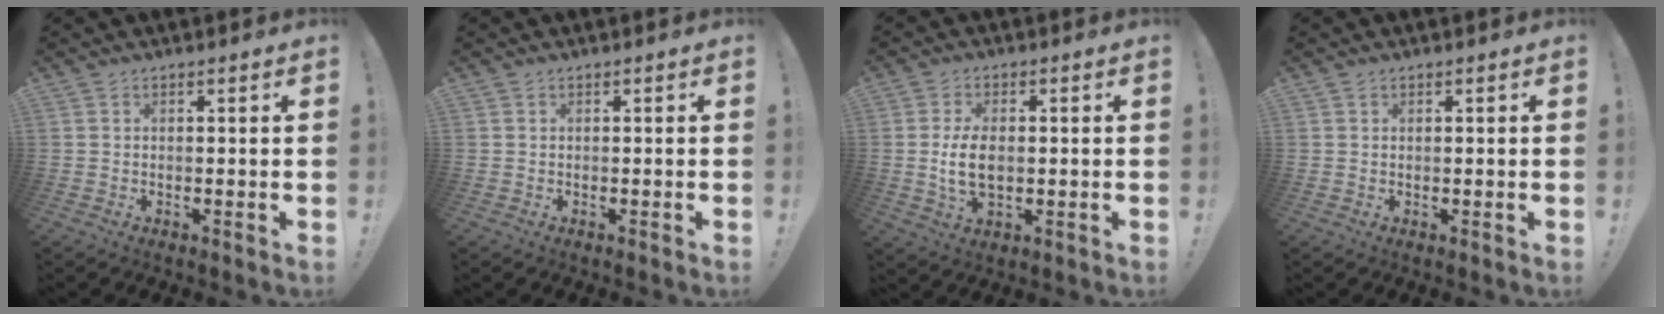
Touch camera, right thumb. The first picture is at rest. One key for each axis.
{"total": 0.0}
{"total": 8.1, "fx": -0.3, "fy": 4.5, "fz": 6.8, "tx": -0.113, "ty": -0.011, "tz": -0.011}
{"total": 0.5, "fx": 0.4, "fy": 0.3, "fz": 0.2, "tx": 0.002, "ty": -0.001, "tz": 0.007}